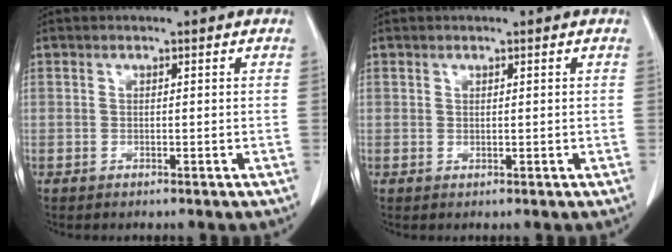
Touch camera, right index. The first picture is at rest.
{"total": 0.0}